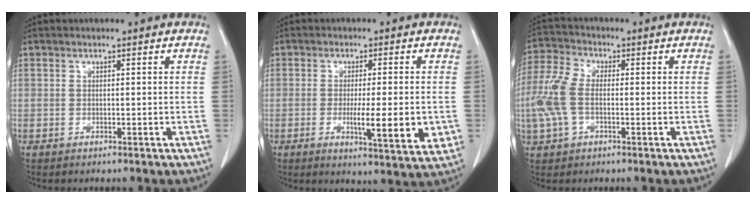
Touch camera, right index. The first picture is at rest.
{"total": 8.9, "force": [-1.7, 1.1, 8.7], "torque": [-0.117, -0.017, -0.022]}
{"total": 7.4, "force": [-0.9, 3.9, 6.2], "torque": [-0.174, 0.012, -0.021]}